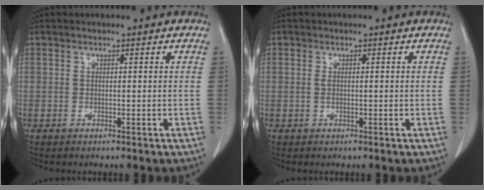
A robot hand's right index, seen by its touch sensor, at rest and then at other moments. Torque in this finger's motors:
{"motor_torque": [-0.01, 0.06, 0.01, 0.00]}